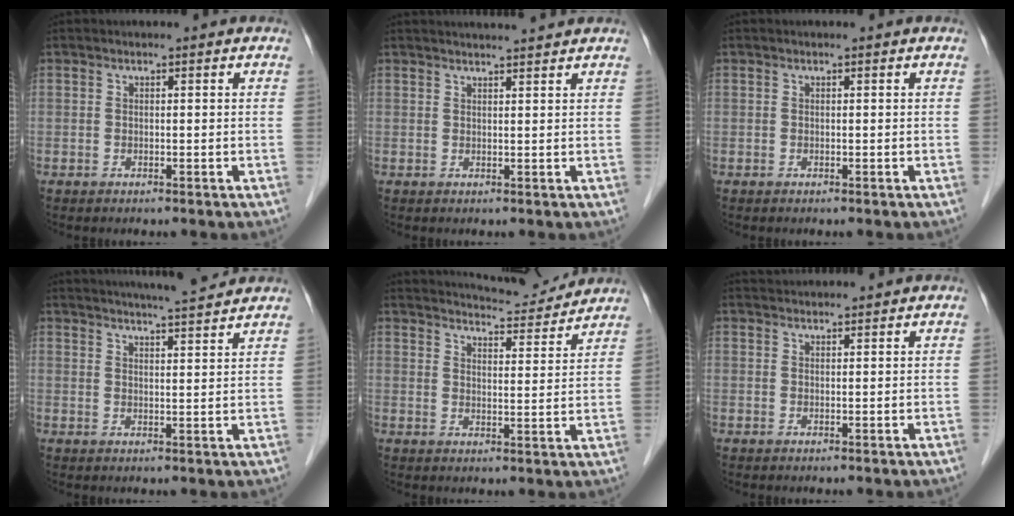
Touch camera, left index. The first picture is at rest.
{"total": 5.6, "force": [5.4, -0.3, 1.7], "torque": [-0.023, 0.023, 0.065]}
{"total": 0.0}
{"total": 11.0, "force": [10.2, -0.2, 4.2], "torque": [-0.072, 0.013, 0.136]}
{"total": 11.7, "force": [11.3, 0.9, 2.6], "torque": [-0.046, 0.005, 0.153]}
{"total": 4.3, "force": [4.3, -0.1, 0.6], "torque": [-0.012, 0.034, 0.066]}